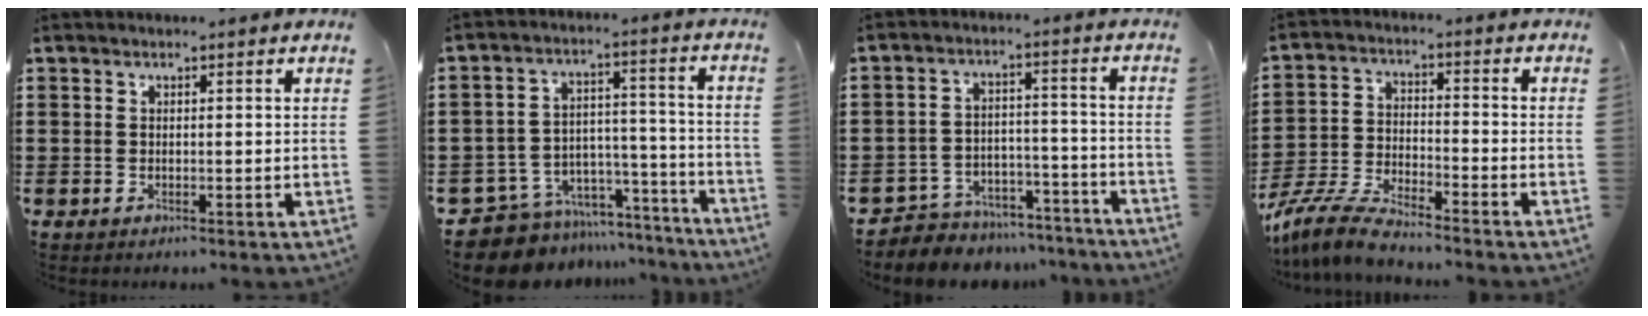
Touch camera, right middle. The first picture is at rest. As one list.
[{"total": 9.0, "force": [-8.1, 3.8, 1.1], "torque": [-0.032, 0.018, -0.154]}, {"total": 5.5, "force": [-5.3, 1.6, -0.1], "torque": [-0.002, 0.020, -0.111]}, {"total": 7.0, "force": [-6.5, 0.7, 2.4], "torque": [-0.069, -0.004, -0.130]}]